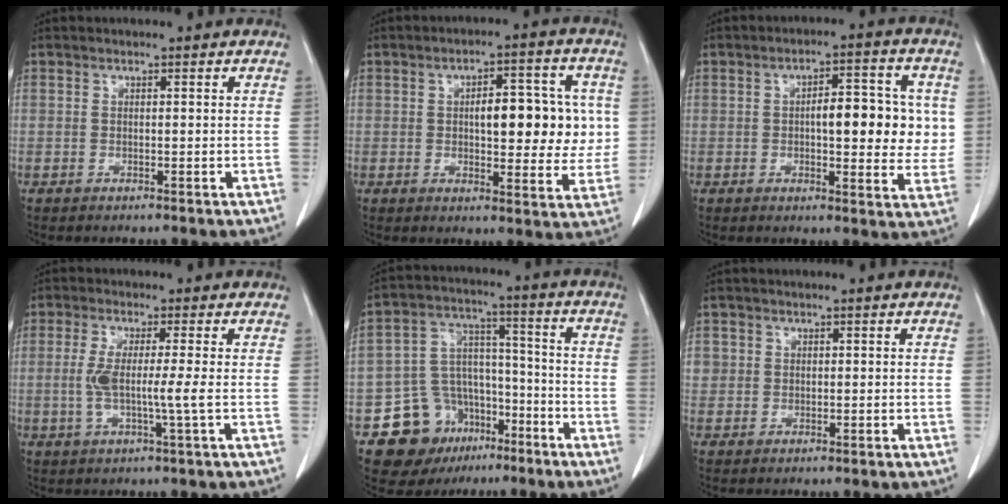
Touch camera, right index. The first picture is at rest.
{"total": 11.2, "force": [1.3, 4.6, 10.2], "torque": [-0.128, 0.023, 0.023]}
{"total": 10.4, "force": [0.9, 3.8, 9.6], "torque": [-0.122, 0.020, 0.013]}
{"total": 5.2, "force": [-0.4, -0.4, 5.2], "torque": [-0.104, -0.005, -0.007]}
{"total": 13.2, "force": [-7.5, 9.8, 4.8], "torque": [-0.081, 0.054, -0.109]}
{"total": 2.0, "force": [0.4, 1.9, 0.3], "torque": [0.007, 0.007, 0.010]}